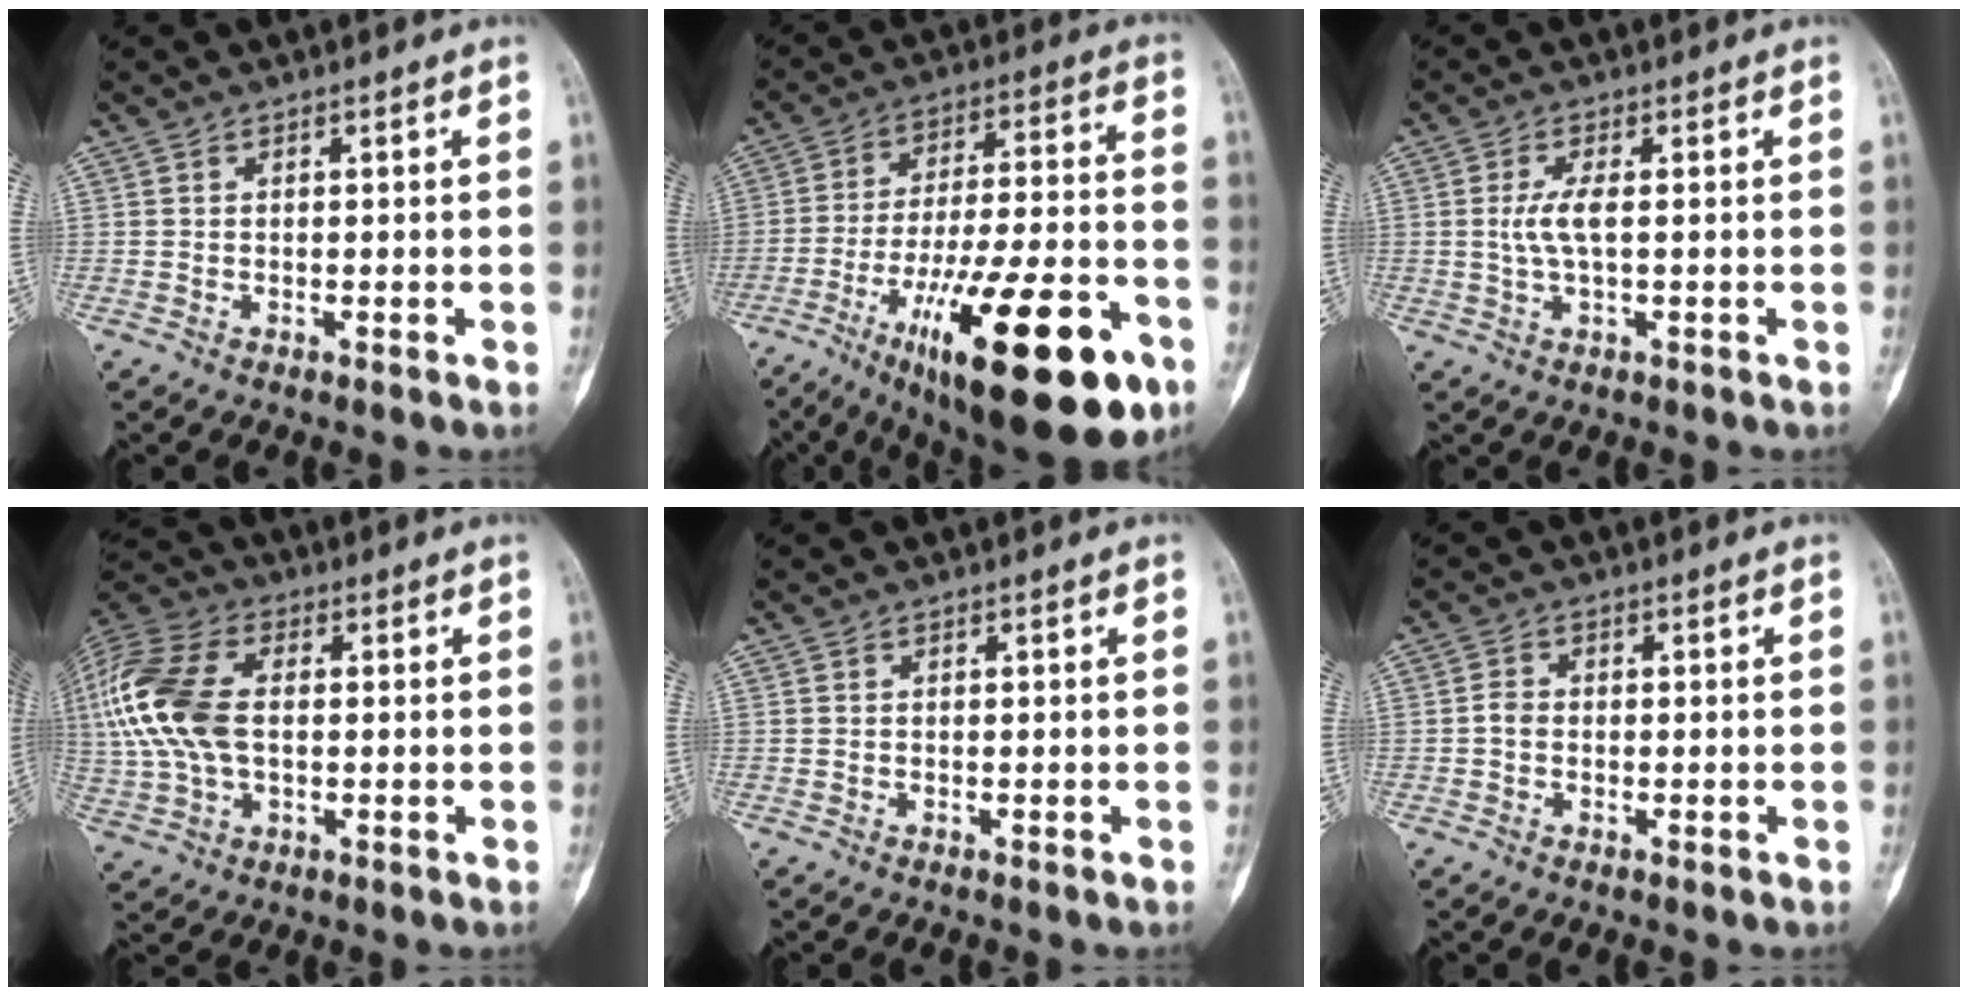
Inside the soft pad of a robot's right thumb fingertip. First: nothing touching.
{"total": 27.0, "force": [-12.8, 7.9, 22.4], "torque": [-0.323, 0.051, -0.192]}
{"total": 4.0, "force": [0.2, 1.1, 3.8], "torque": [-0.093, 0.001, 0.003]}
{"total": 17.9, "force": [1.4, 11.0, 14.1], "torque": [-0.329, 0.013, 0.026]}
{"total": 0.0}
{"total": 1.9, "force": [-0.3, 1.5, 1.0], "torque": [-0.012, 0.006, -0.008]}